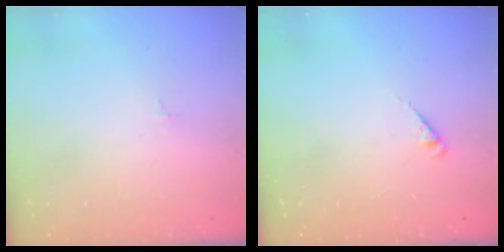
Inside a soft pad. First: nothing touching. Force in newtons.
{"total": 1.9, "press": 1.9, "slide": 0.4}